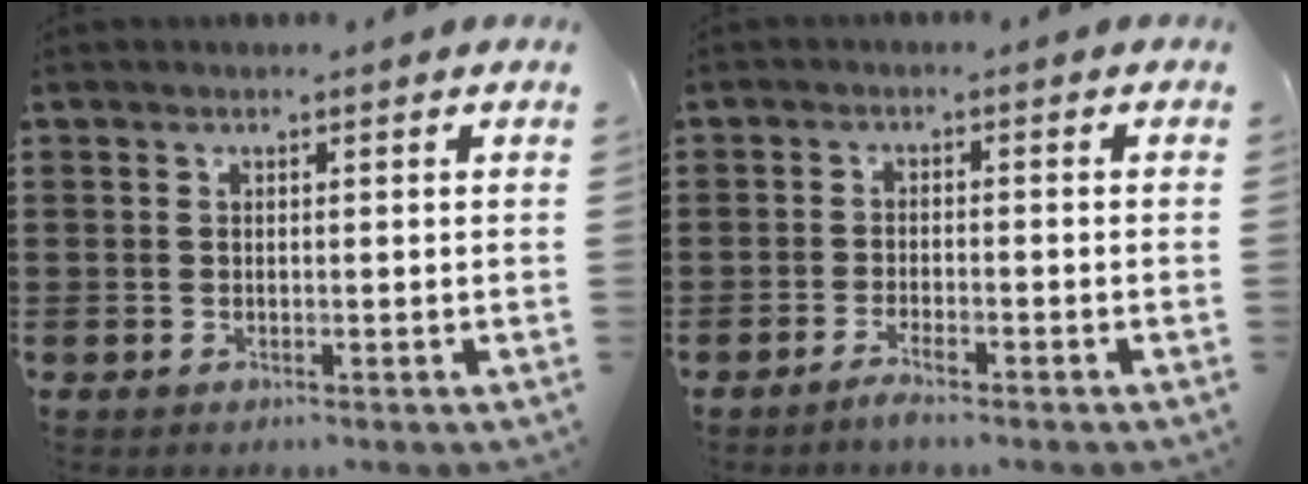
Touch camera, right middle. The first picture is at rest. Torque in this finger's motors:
{"motor_torque": [-0.14, 0.48, -0.04, -0.01]}